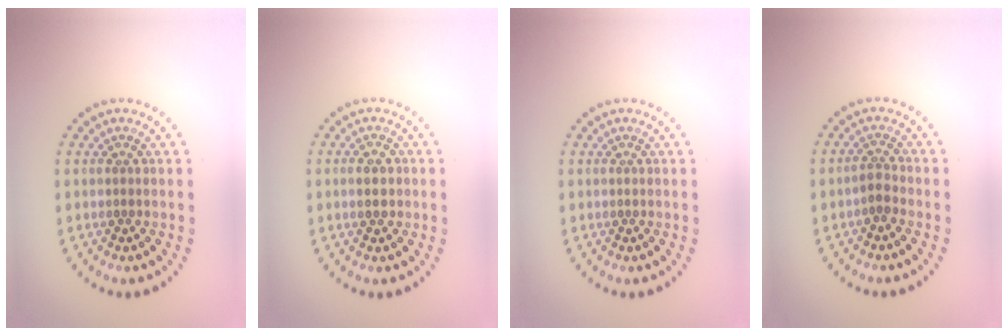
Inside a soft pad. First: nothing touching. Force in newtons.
{"total": 1.7, "press": 1.7, "slide": 0.1}
{"total": 0.0}
{"total": 1.4, "press": 1.1, "slide": 0.8}